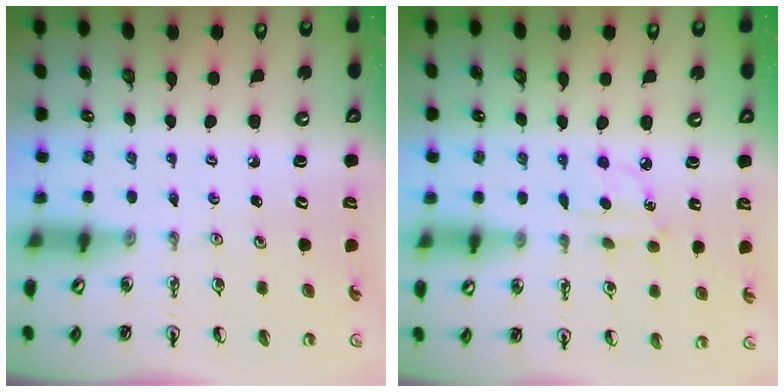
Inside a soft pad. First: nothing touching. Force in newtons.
{"total": 5.1, "press": 5.1, "slide": 0.3}